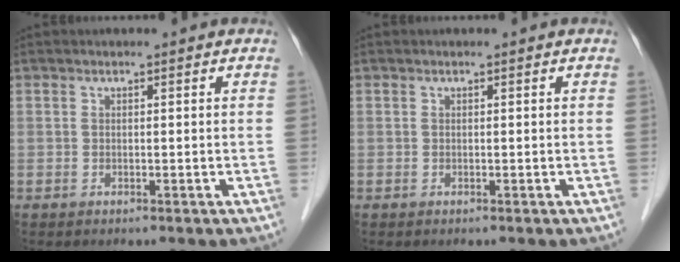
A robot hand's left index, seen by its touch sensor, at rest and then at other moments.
{"total": 0.0}